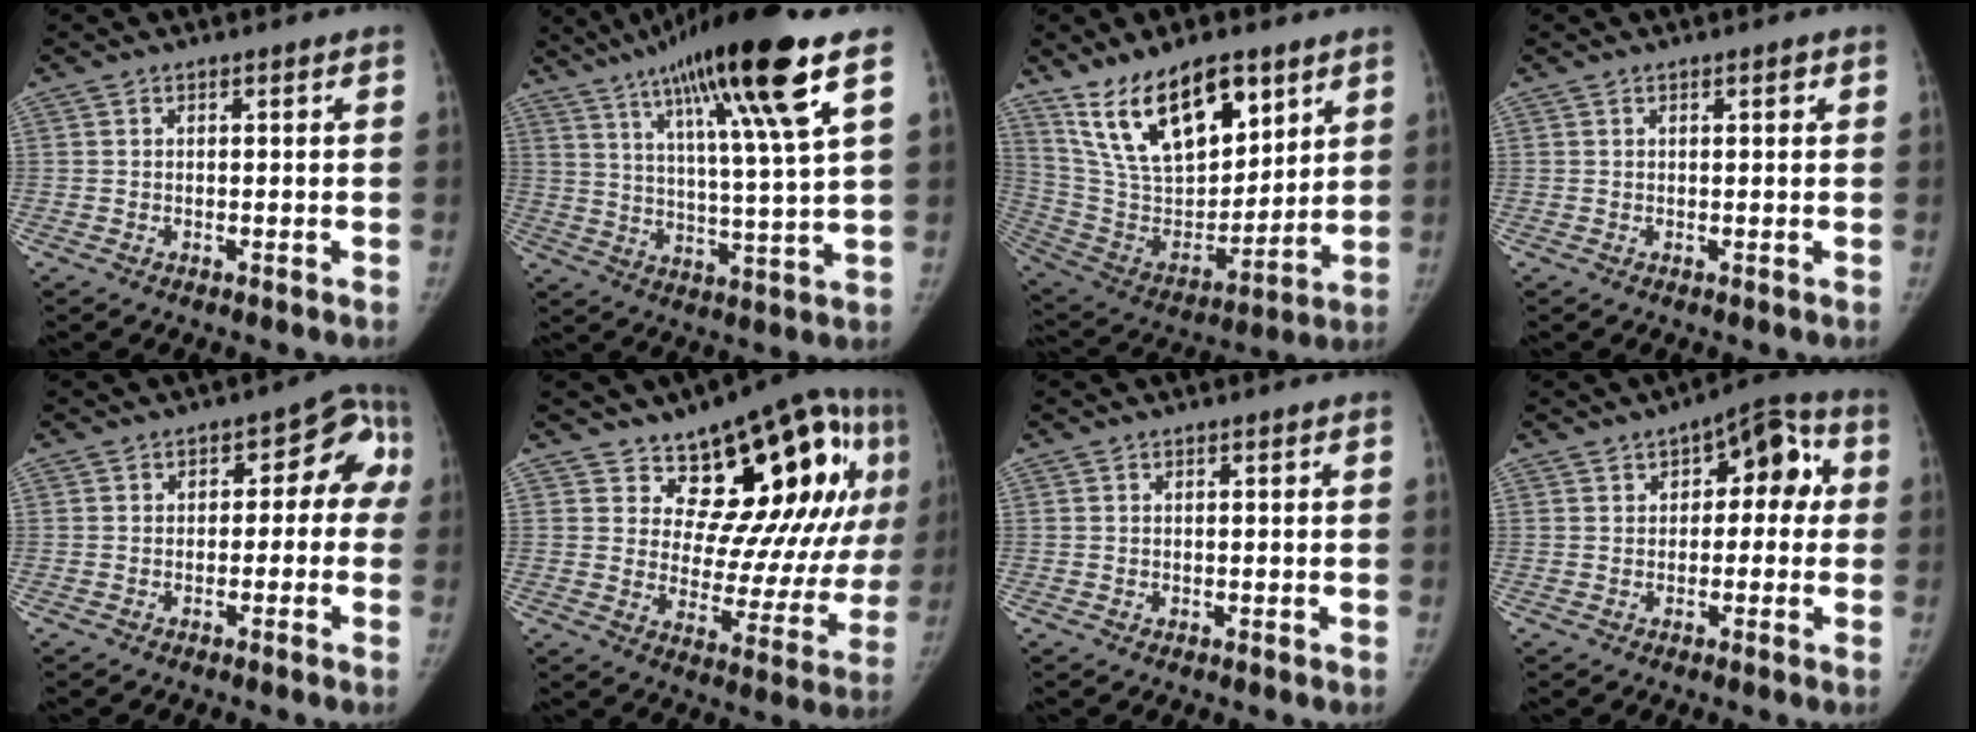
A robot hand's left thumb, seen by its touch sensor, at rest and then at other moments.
{"total": 21.6, "force": [12.2, 1.3, 17.8], "torque": [-0.289, -0.036, 0.197]}
{"total": 22.0, "force": [13.2, 10.4, 14.2], "torque": [-0.204, -0.056, 0.255]}
{"total": 1.2, "force": [0.6, 0.3, 0.9], "torque": [-0.012, 0.000, 0.009]}
{"total": 7.5, "force": [-0.5, 5.1, 5.5], "torque": [-0.013, 0.034, -0.020]}
{"total": 21.9, "force": [9.9, 10.2, 16.7], "torque": [-0.165, -0.043, 0.149]}
{"total": 0.0}
{"total": 9.5, "force": [2.2, 5.4, 7.5], "torque": [-0.050, 0.026, 0.018]}